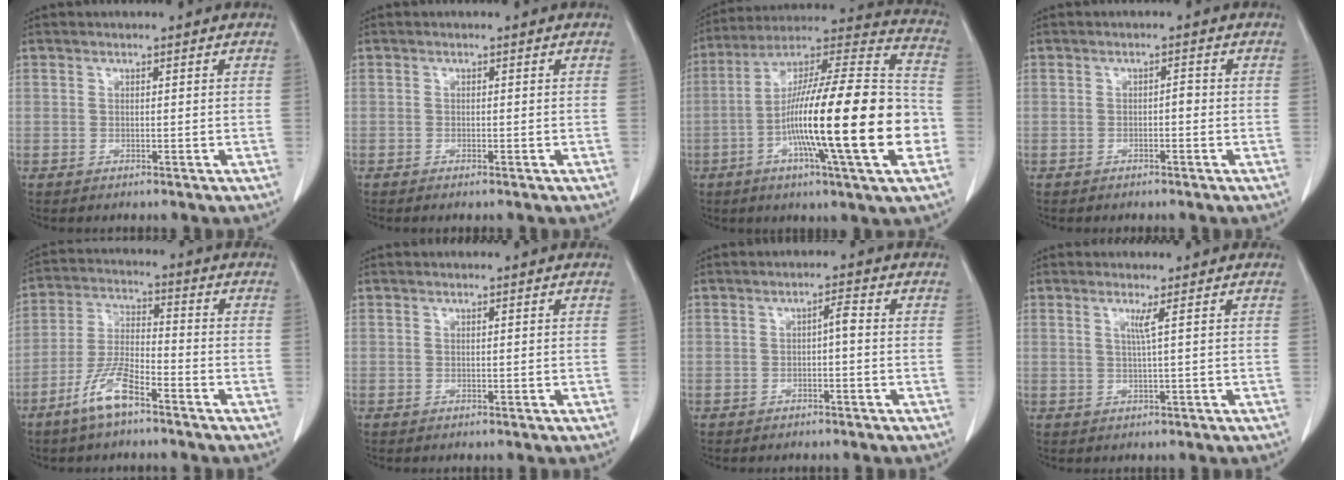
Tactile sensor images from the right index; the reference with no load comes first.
{"total": 0.7, "force": [-0.5, 0.0, 0.4], "torque": [-0.011, -0.001, -0.007]}
{"total": 26.5, "force": [-6.1, 1.8, 25.7], "torque": [-0.389, -0.008, -0.111]}
{"total": 1.0, "force": [-0.3, 0.4, 0.9], "torque": [-0.013, 0.004, -0.005]}
{"total": 8.0, "force": [-5.2, 1.9, 5.7], "torque": [-0.125, -0.004, -0.103]}
{"total": 0.0}
{"total": 1.8, "force": [-0.2, 0.3, 1.8], "torque": [-0.027, 0.005, -0.004]}
{"total": 1.7, "force": [0.6, -0.7, 1.5], "torque": [-0.033, -0.004, 0.013]}